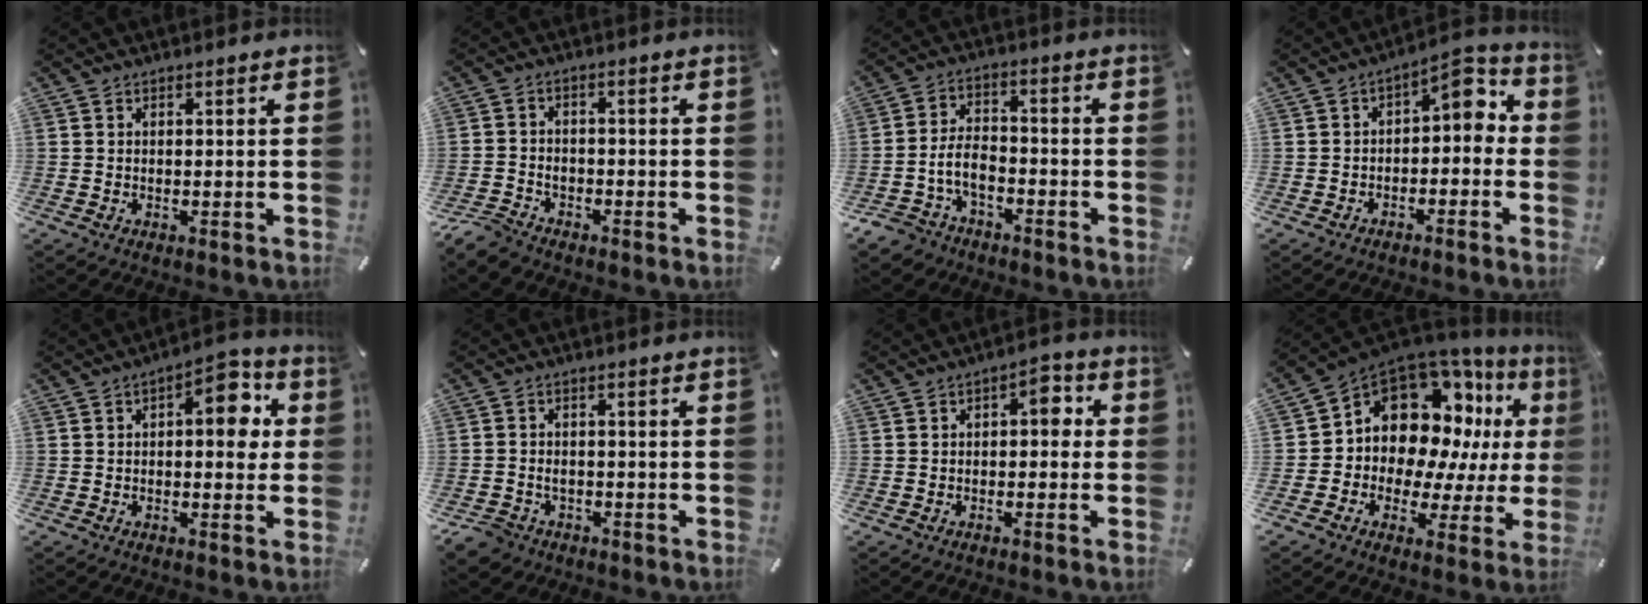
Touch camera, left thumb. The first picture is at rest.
{"total": 4.6, "force": [-3.8, 2.2, 1.4], "torque": [-0.047, 0.013, -0.079]}
{"total": 7.5, "force": [-3.6, 5.0, 4.3], "torque": [-0.097, 0.008, -0.069]}
{"total": 5.6, "force": [0.4, 3.3, 4.4], "torque": [-0.060, -0.013, -0.006]}
{"total": 9.1, "force": [1.5, 4.5, 7.7], "torque": [-0.084, -0.012, 0.012]}
{"total": 4.2, "force": [-2.4, 3.2, 1.3], "torque": [-0.040, 0.006, -0.048]}
{"total": 4.3, "force": [-0.3, 2.5, 3.5], "torque": [-0.047, 0.007, -0.017]}
{"total": 13.6, "force": [6.0, 10.3, 6.6], "torque": [-0.119, -0.068, 0.112]}